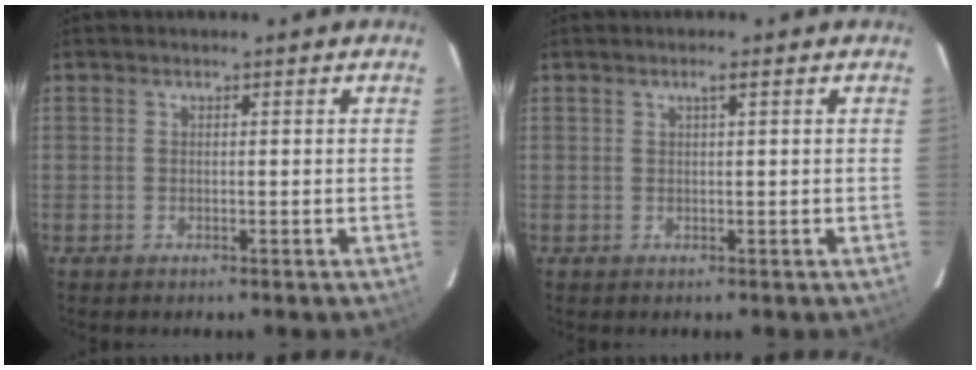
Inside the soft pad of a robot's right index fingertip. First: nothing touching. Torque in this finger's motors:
{"motor_torque": [-0.01, 0.02, 0.01, 0.04]}